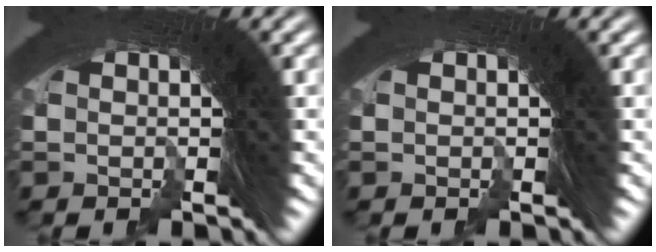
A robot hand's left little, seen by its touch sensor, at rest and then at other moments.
{"total": 0.0}